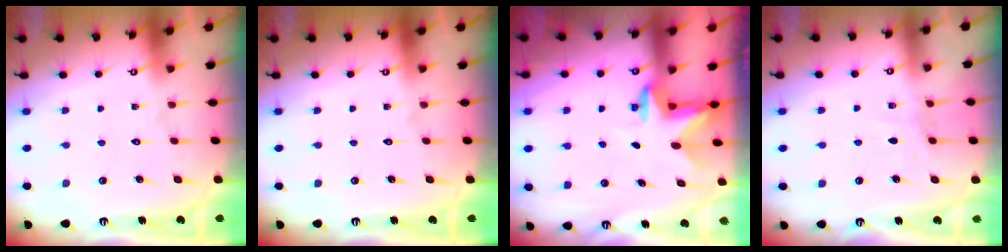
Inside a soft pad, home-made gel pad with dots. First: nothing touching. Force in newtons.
{"total": 0.0}
{"total": 2.5, "press": 2.5, "slide": 0.4}
{"total": 3.7, "press": 3.7, "slide": 0.5}